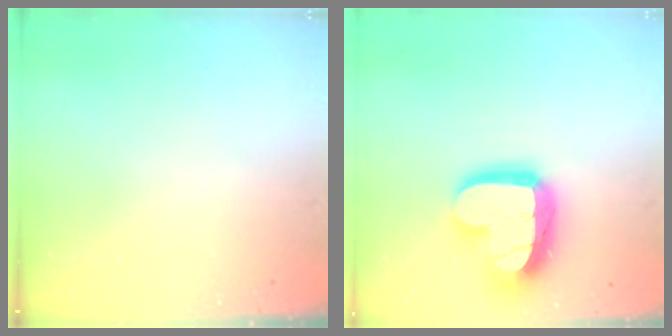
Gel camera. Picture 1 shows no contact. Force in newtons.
{"total": 19.8, "press": 19.8, "slide": 1.5}